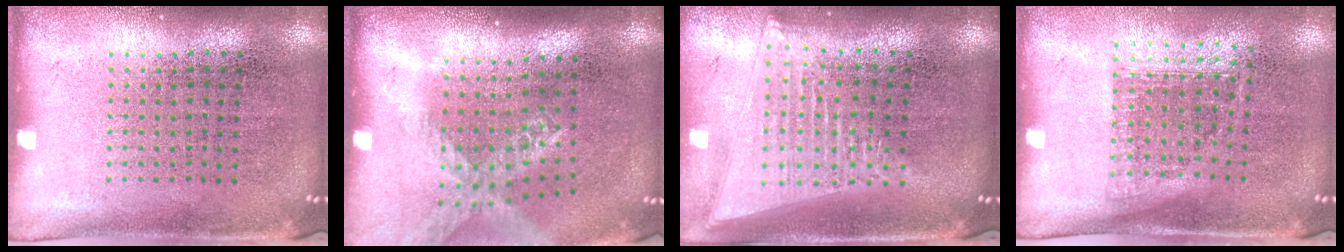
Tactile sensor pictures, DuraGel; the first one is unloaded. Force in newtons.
{"total": 1.6, "press": 1.4, "slide": 0.8}
{"total": 2.0, "press": 1.7, "slide": 1.1}
{"total": 1.1, "press": 0.9, "slide": 0.6}